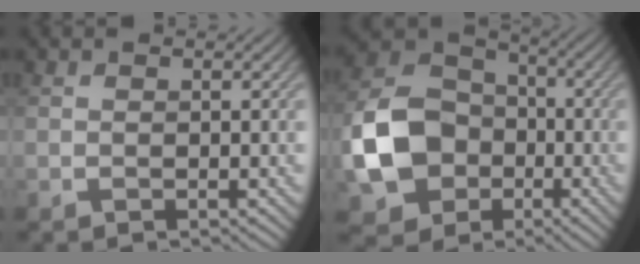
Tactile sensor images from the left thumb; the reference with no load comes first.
{"total": 12.3, "force": [-3.1, 9.7, 6.9], "torque": [-0.167, -0.001, -0.078]}